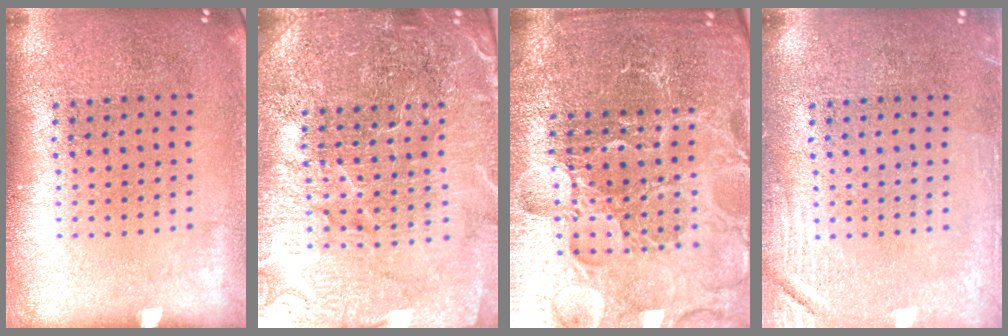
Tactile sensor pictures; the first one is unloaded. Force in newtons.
{"total": 5.1, "press": 4.8, "slide": 1.9}
{"total": 5.1, "press": 4.8, "slide": 1.7}
{"total": 2.5, "press": 2.5, "slide": 0.4}